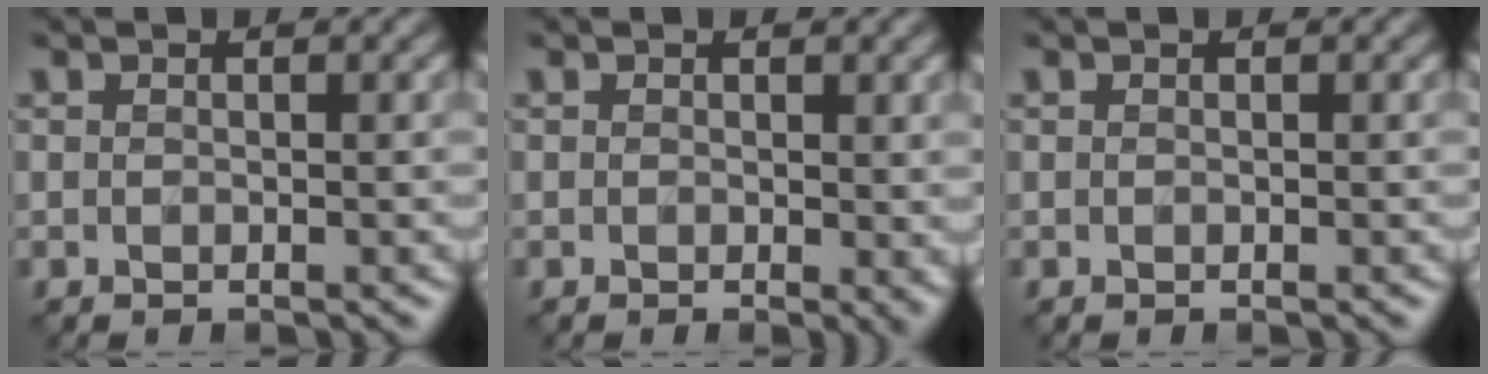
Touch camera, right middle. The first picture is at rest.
{"total": 1.3, "force": [0.4, 0.4, 1.1], "torque": [-0.007, -0.002, 0.005]}
{"total": 0.0}